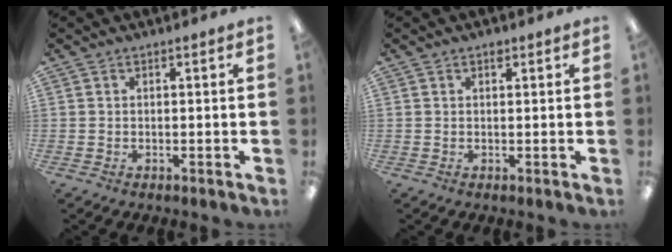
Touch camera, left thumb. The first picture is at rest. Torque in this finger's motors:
{"motor_torque": [0.05, 0.01, 0.10, 0.00, 0.01]}